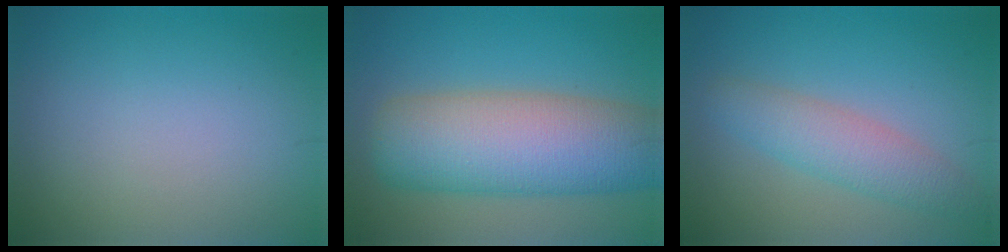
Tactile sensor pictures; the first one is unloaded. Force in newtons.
{"total": 11.0, "press": 11.0, "slide": 0.3}
{"total": 3.8, "press": 3.8, "slide": 0.0}